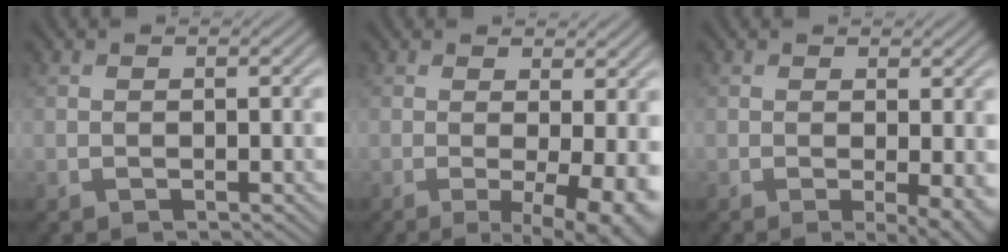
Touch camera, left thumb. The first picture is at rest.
{"total": 7.2, "force": [-0.8, 1.9, 6.9], "torque": [-0.101, -0.009, -0.007]}
{"total": 3.8, "force": [-0.3, 0.8, 3.7], "torque": [-0.055, -0.009, -0.005]}